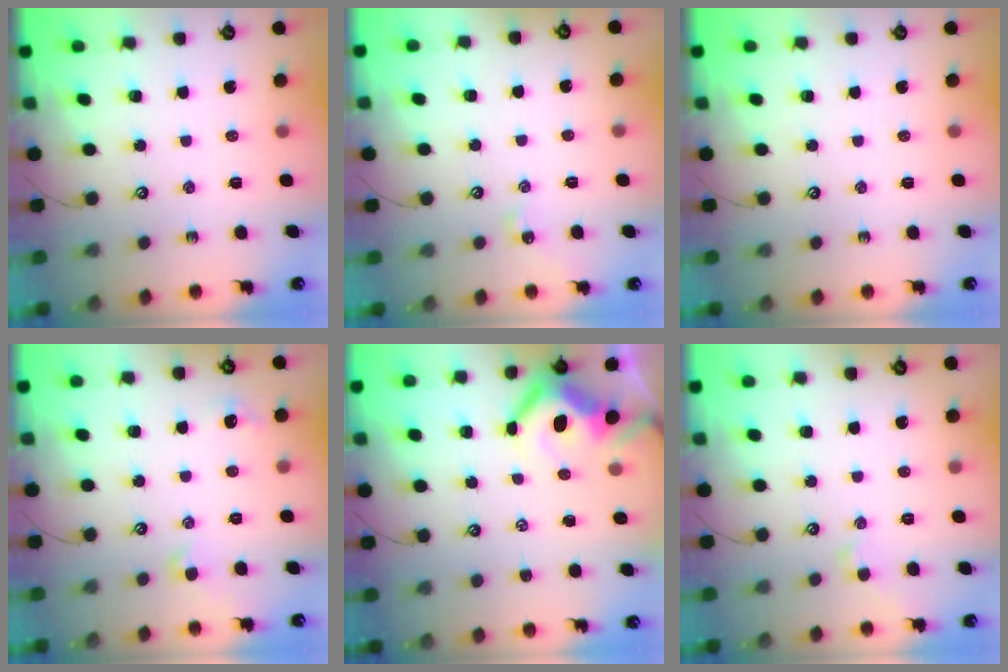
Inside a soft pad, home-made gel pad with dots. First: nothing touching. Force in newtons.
{"total": 3.1, "press": 3.0, "slide": 0.5}
{"total": 0.0}
{"total": 1.7, "press": 1.6, "slide": 0.5}
{"total": 5.7, "press": 5.6, "slide": 0.9}
{"total": 0.8, "press": 0.8, "slide": 0.1}